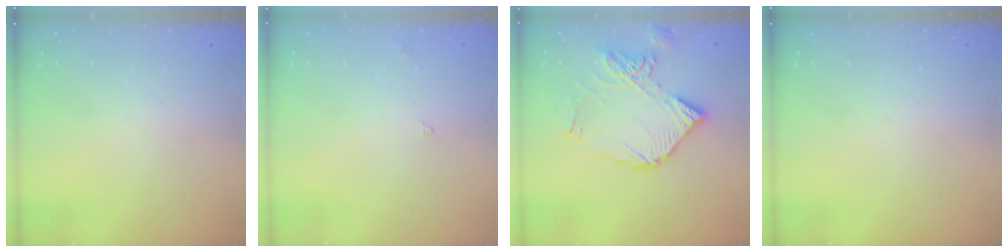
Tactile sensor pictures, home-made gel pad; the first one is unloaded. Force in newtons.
{"total": 2.7, "press": 2.6, "slide": 0.5}
{"total": 15.1, "press": 15.0, "slide": 1.9}
{"total": 0.0}